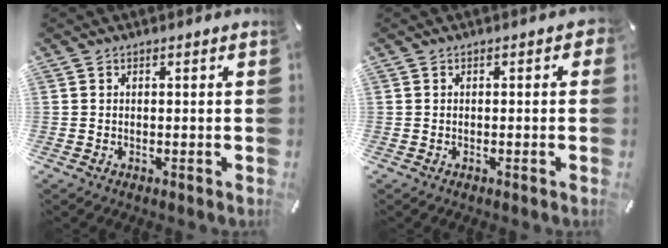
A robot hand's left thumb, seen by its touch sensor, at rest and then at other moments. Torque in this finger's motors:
{"motor_torque": [0.33, 0.28, 0.01, -0.07, 0.05]}